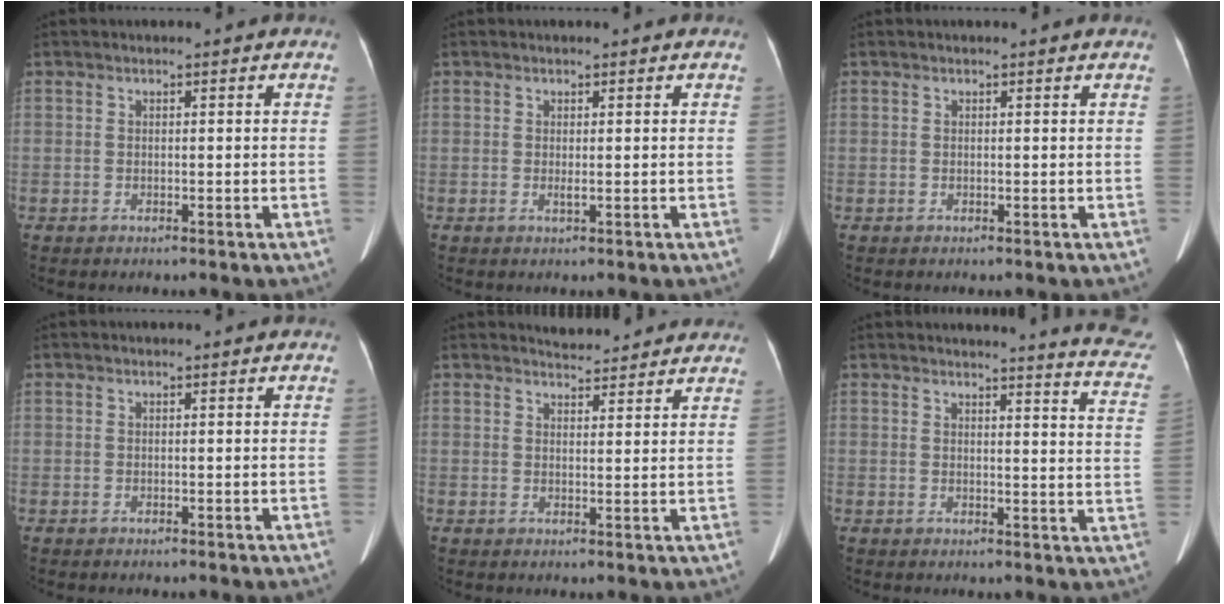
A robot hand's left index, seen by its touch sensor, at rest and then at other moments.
{"total": 0.6, "force": [0.1, 0.0, 0.6], "torque": [-0.017, -0.003, 0.003]}
{"total": 1.2, "force": [1.1, 0.2, 0.2], "torque": [-0.012, 0.006, 0.008]}
{"total": 0.0}
{"total": 5.6, "force": [5.4, 1.2, 0.7], "torque": [-0.008, 0.010, 0.058]}
{"total": 12.1, "force": [11.8, -0.2, 2.7], "torque": [-0.014, -0.101, 0.097]}